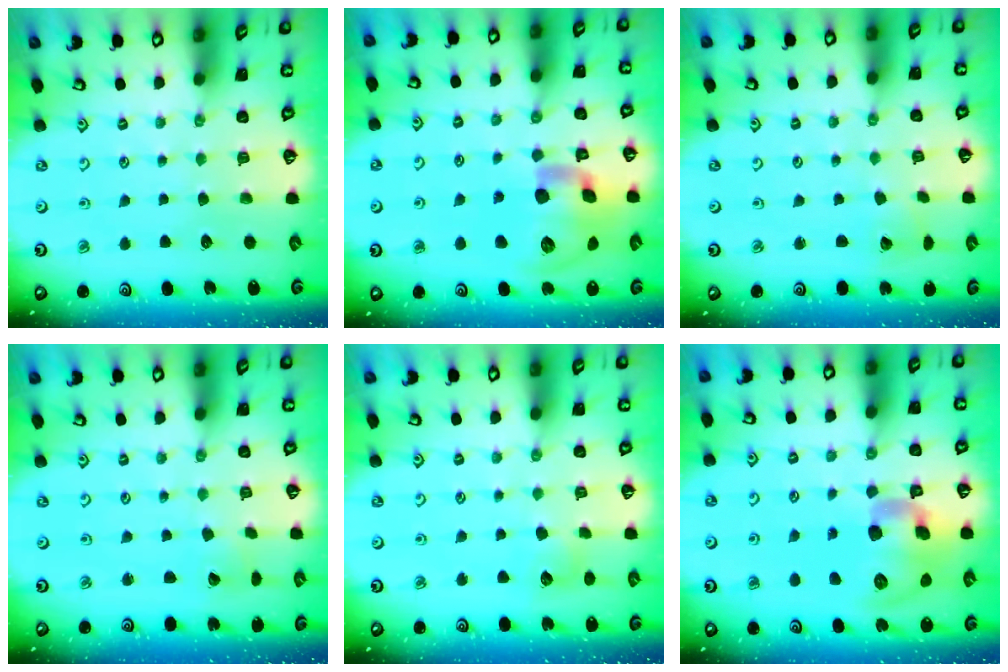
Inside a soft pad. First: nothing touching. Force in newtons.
{"total": 20.7, "press": 20.5, "slide": 3.1}
{"total": 2.3, "press": 2.3, "slide": 0.3}
{"total": 2.7, "press": 2.7, "slide": 0.3}
{"total": 6.3, "press": 6.3, "slide": 0.5}
{"total": 17.3, "press": 17.1, "slide": 2.7}